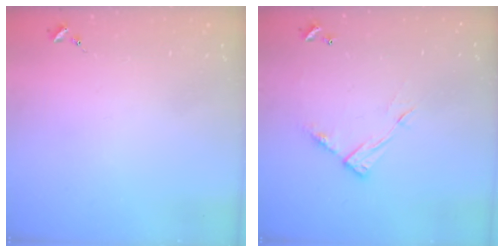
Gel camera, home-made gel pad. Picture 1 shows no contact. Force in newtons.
{"total": 10.0, "press": 10.0, "slide": 0.5}